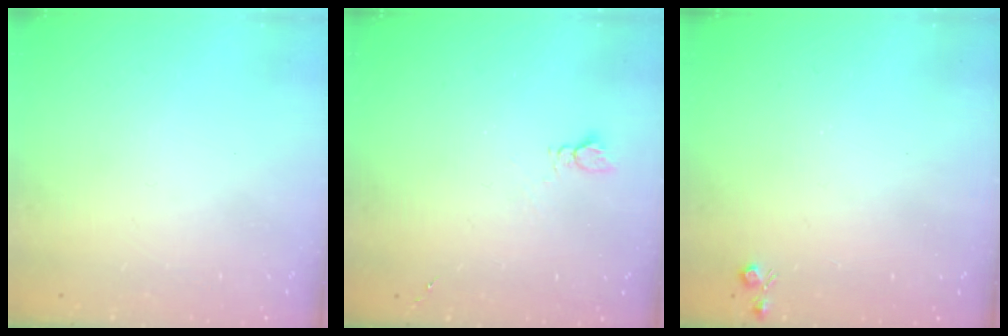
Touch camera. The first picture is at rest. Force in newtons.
{"total": 2.6, "press": 2.6, "slide": 0.4}
{"total": 4.0, "press": 3.9, "slide": 0.7}